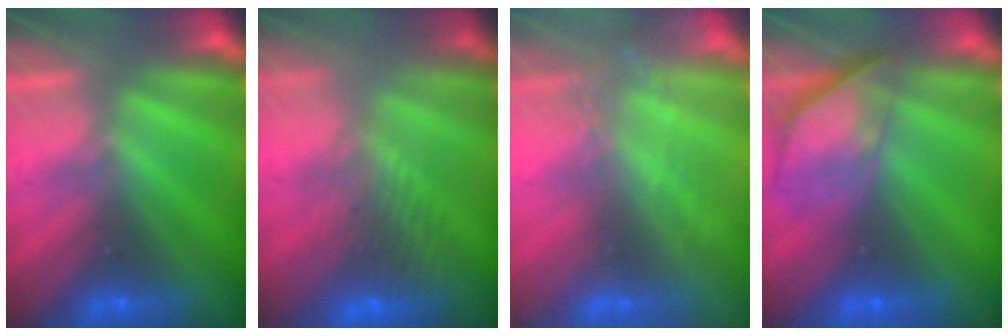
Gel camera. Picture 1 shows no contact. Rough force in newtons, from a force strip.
{"total": 5.9}
{"total": 2.2}
{"total": 3.8}